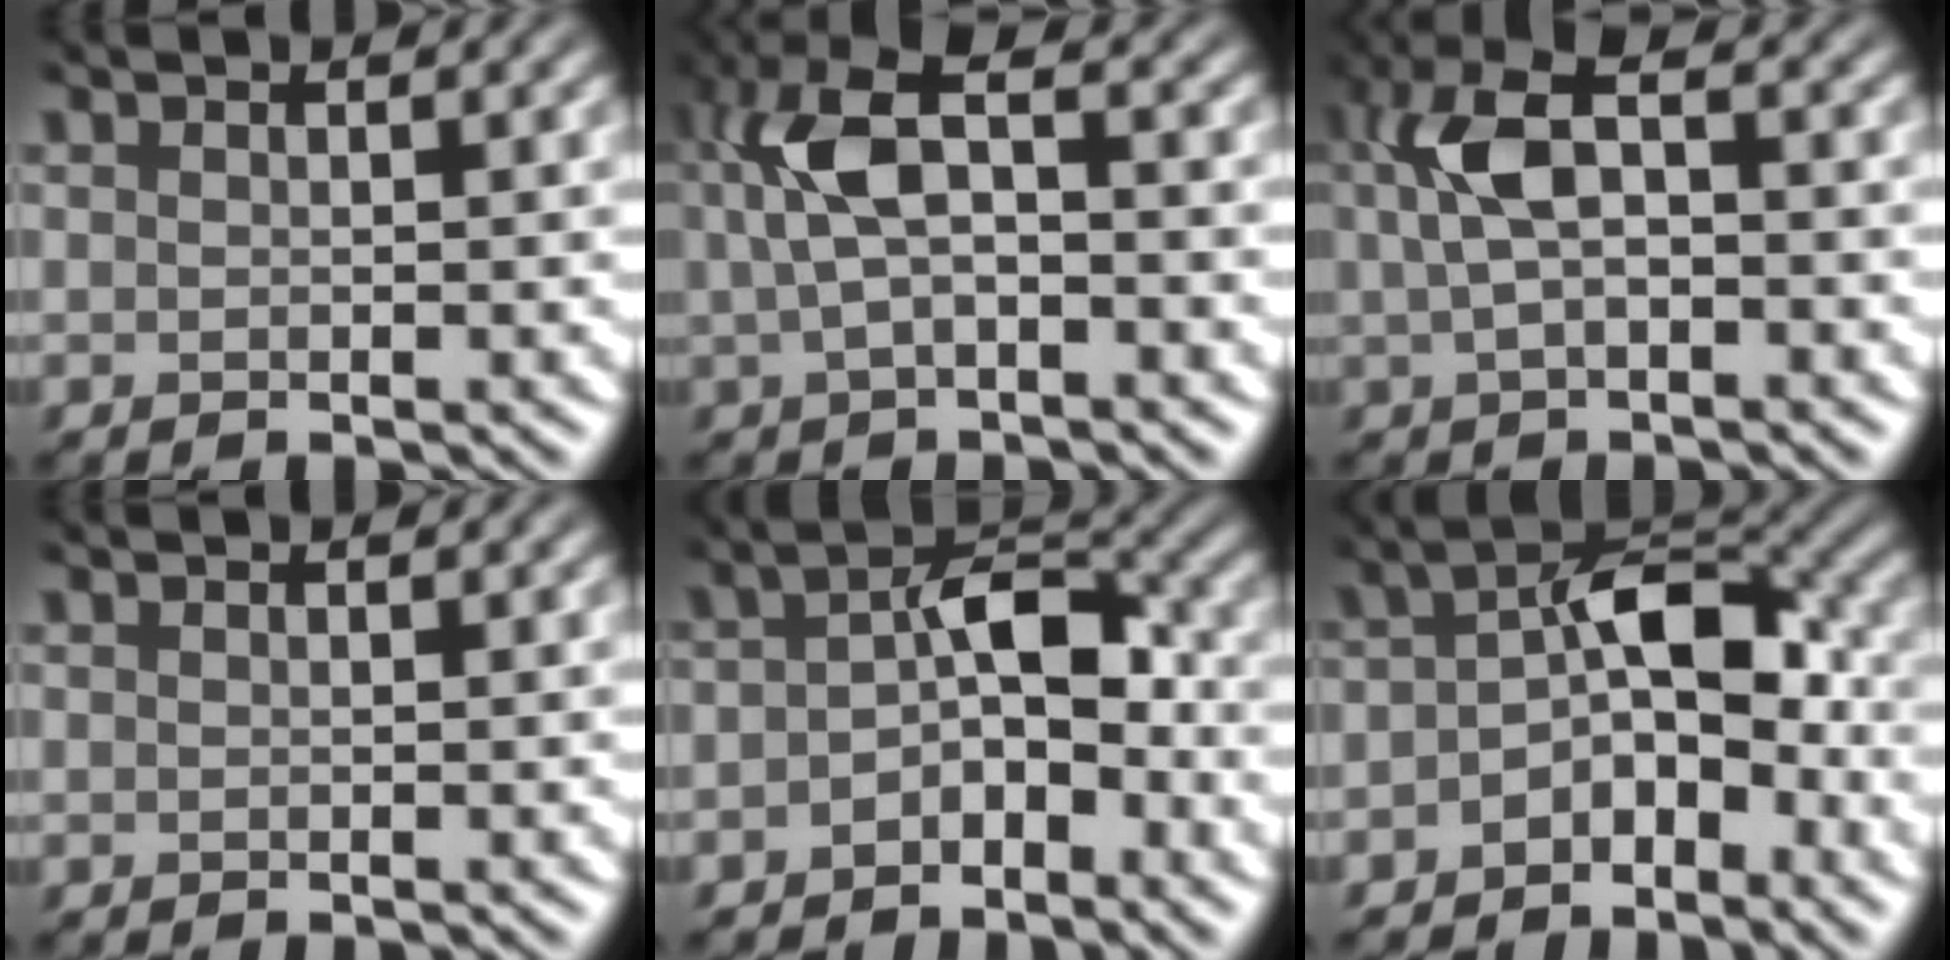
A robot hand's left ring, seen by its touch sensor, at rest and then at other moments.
{"total": 5.4, "force": [-0.1, 2.5, 4.8], "torque": [-0.117, 0.007, 0.002]}
{"total": 4.8, "force": [-0.1, 2.3, 4.2], "torque": [-0.100, 0.007, 0.004]}
{"total": 0.0}
{"total": 4.1, "force": [-2.8, 2.0, 2.4], "torque": [-0.041, 0.005, -0.044]}
{"total": 5.2, "force": [-3.1, 2.7, 3.2], "torque": [-0.046, 0.010, -0.055]}